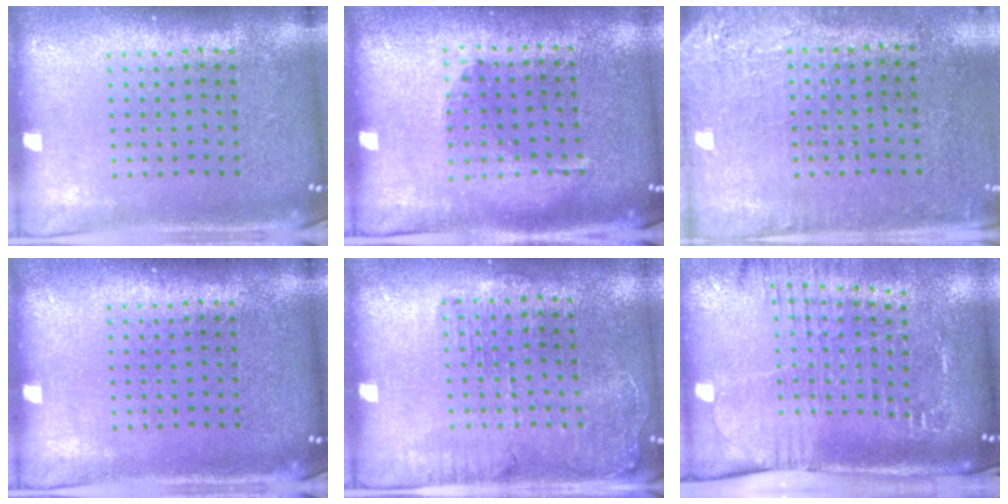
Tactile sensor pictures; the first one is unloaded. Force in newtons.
{"total": 1.2, "press": 0.8, "slide": 0.9}
{"total": 2.8, "press": 2.3, "slide": 1.5}
{"total": 0.0}
{"total": 1.6, "press": 1.5, "slide": 0.5}
{"total": 2.5, "press": 2.1, "slide": 1.3}